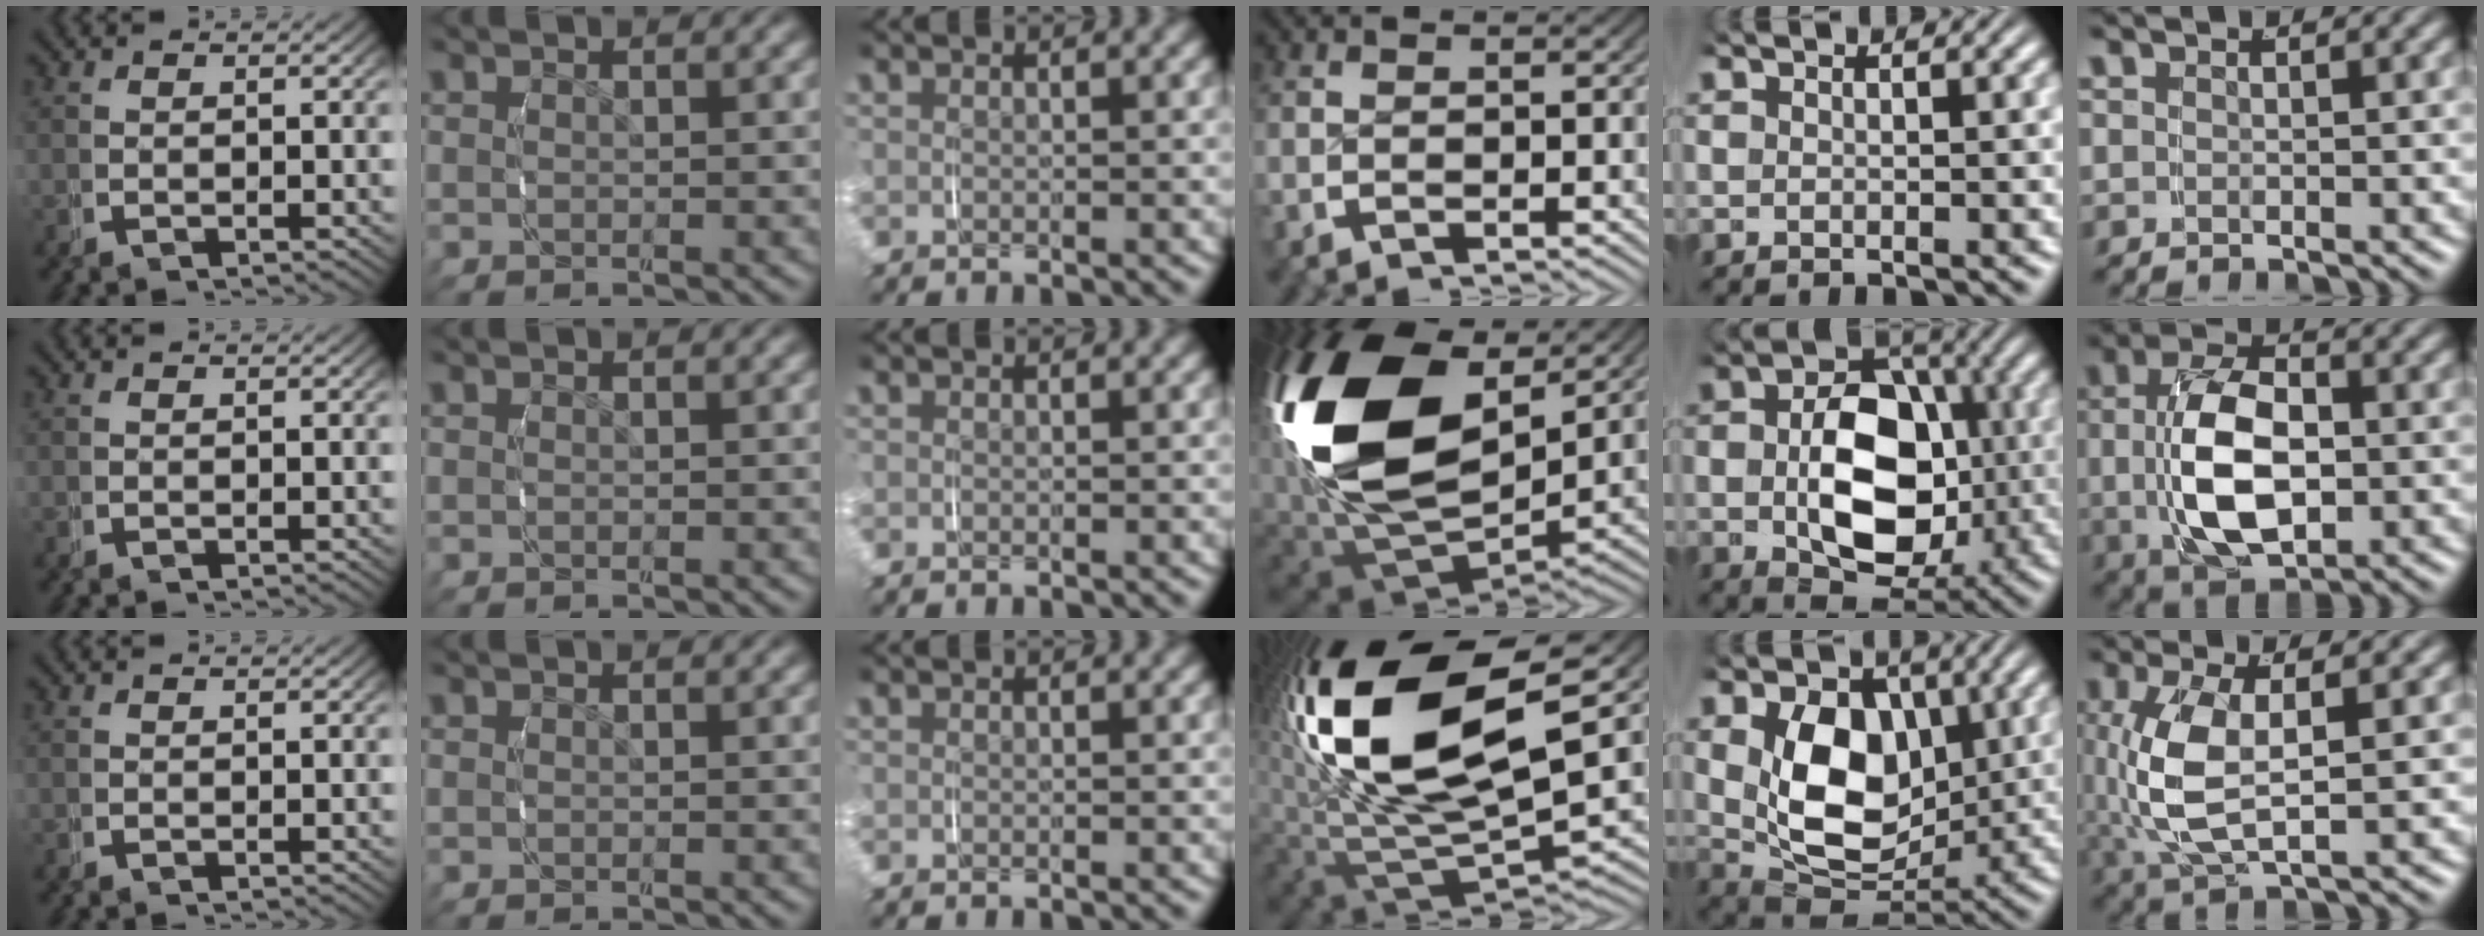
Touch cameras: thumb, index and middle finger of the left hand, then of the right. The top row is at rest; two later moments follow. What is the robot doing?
{"motion": "grasp_and_lifting", "object": "knife"}